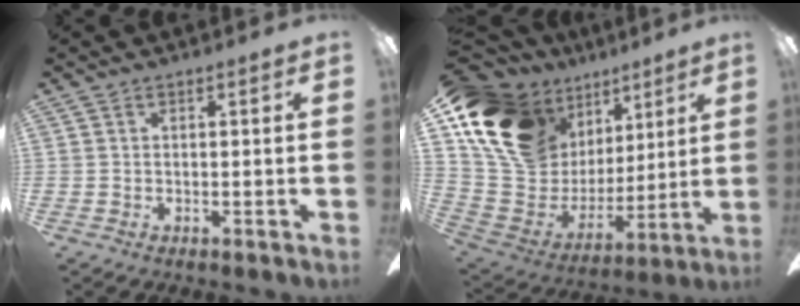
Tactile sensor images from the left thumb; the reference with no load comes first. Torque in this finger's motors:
{"motor_torque": [2.40, 2.43, 1.37, -1.39, 0.15]}